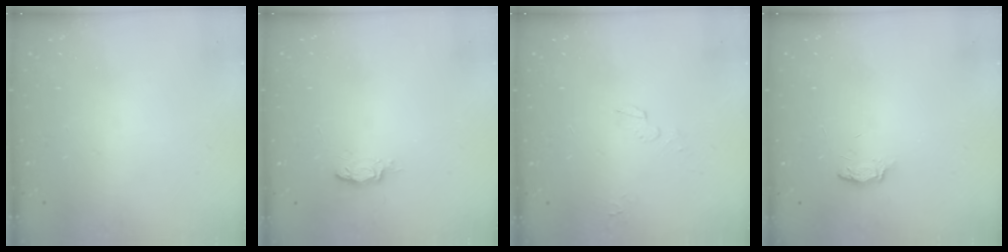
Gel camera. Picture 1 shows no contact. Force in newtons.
{"total": 2.8, "press": 2.8, "slide": 0.4}
{"total": 2.6, "press": 2.3, "slide": 1.2}
{"total": 3.7, "press": 3.7, "slide": 0.6}